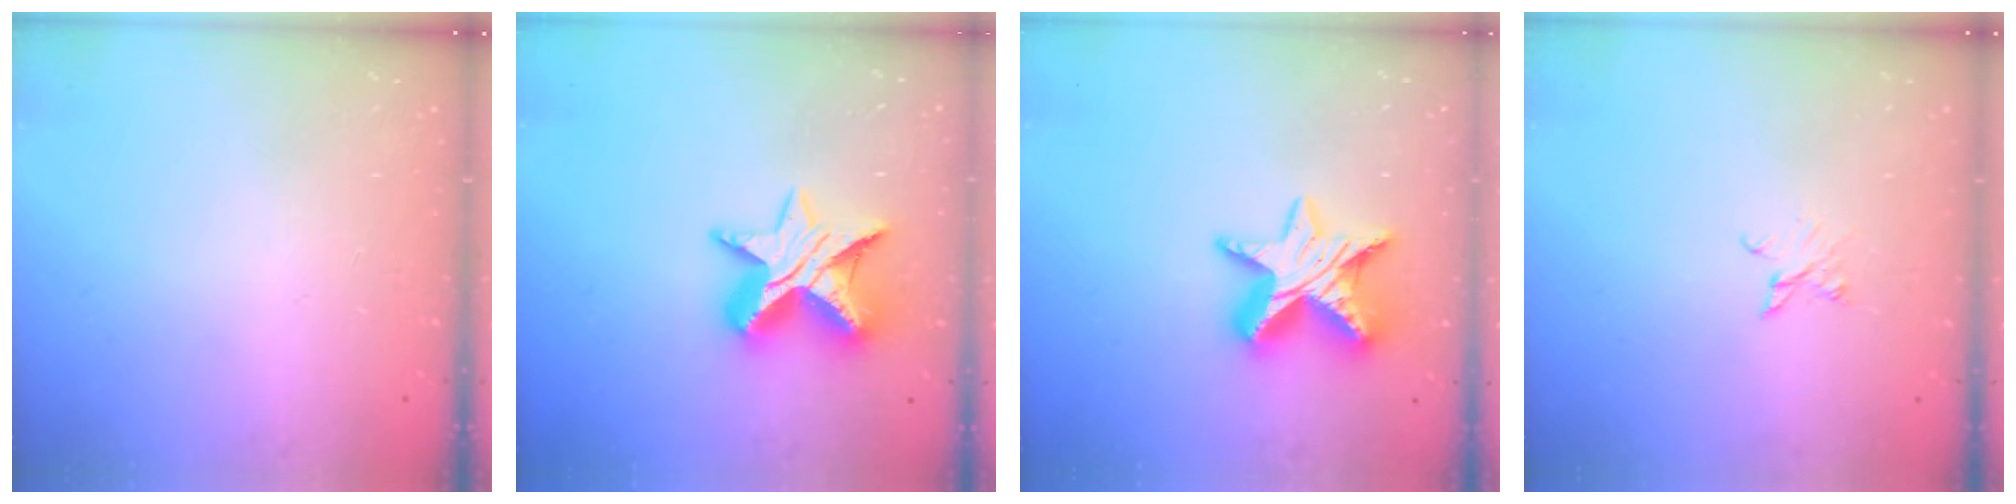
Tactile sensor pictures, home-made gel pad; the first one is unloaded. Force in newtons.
{"total": 12.9, "press": 12.9, "slide": 0.8}
{"total": 12.1, "press": 12.1, "slide": 0.9}
{"total": 2.5, "press": 2.5, "slide": 0.3}